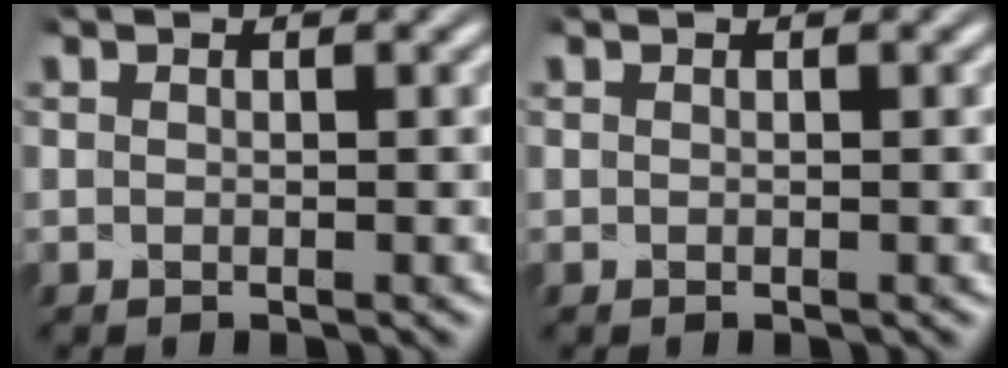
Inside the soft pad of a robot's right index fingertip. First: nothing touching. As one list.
[{"total": 0.0}]